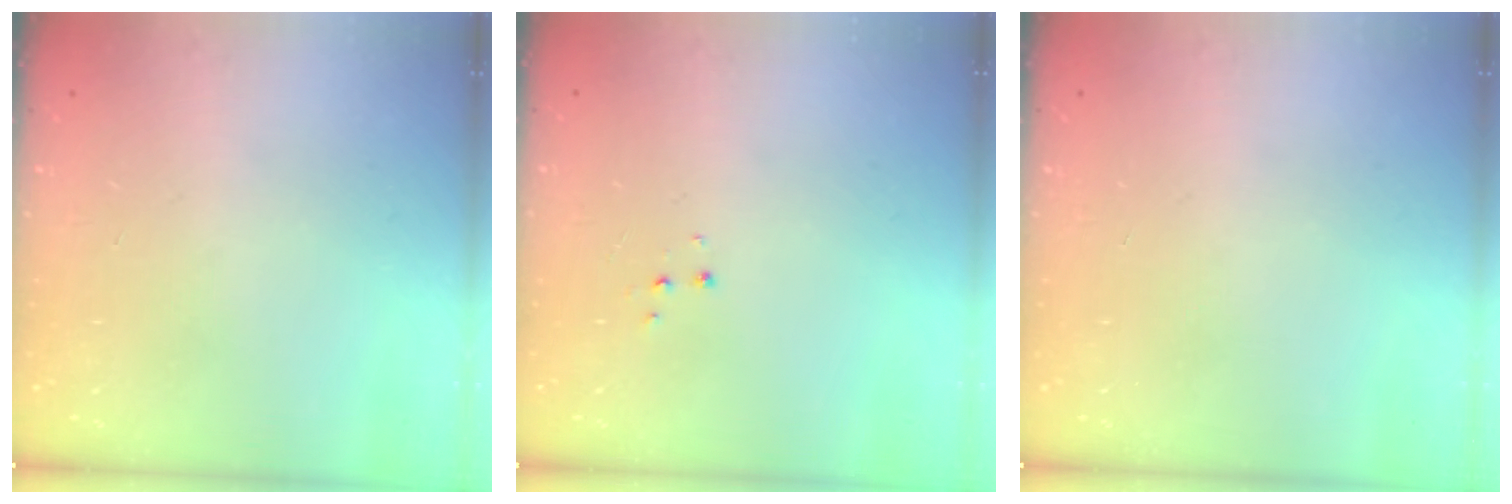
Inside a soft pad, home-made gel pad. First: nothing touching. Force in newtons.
{"total": 3.5, "press": 3.4, "slide": 0.5}
{"total": 0.0}